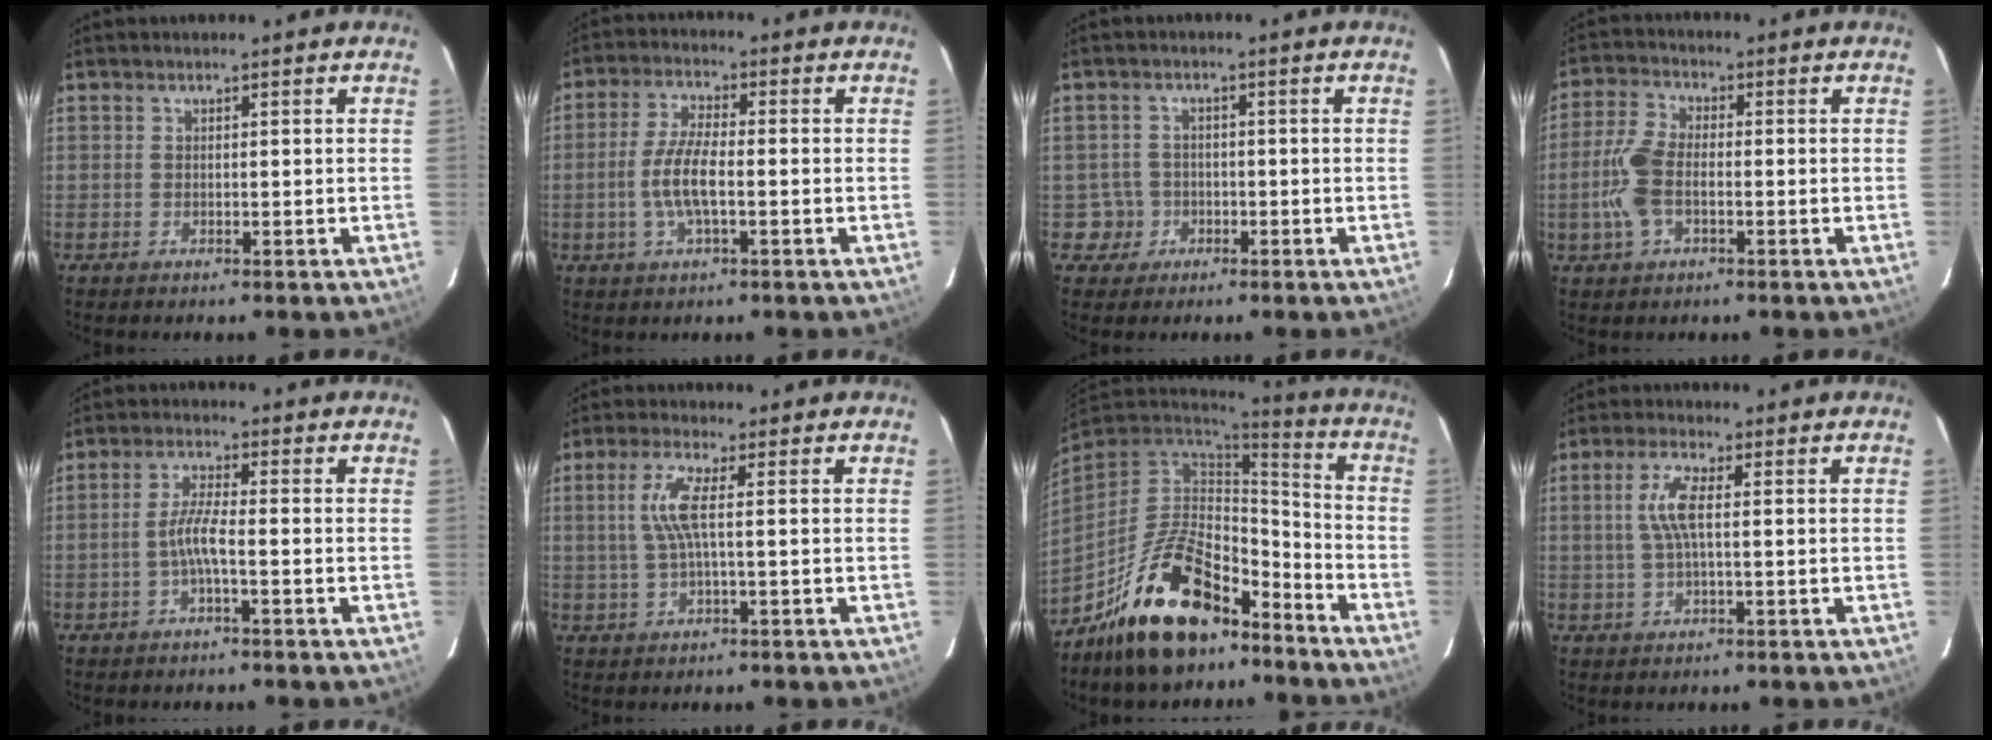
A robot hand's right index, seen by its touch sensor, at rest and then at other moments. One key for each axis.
{"total": 7.2, "fx": -1.5, "fy": 2.0, "fz": 6.8, "tx": -0.139, "ty": 0.001, "tz": -0.031}
{"total": 3.9, "fx": -1.2, "fy": 3.7, "fz": -0.3, "tx": 0.005, "ty": 0.021, "tz": -0.020}
{"total": 8.1, "fx": -1.9, "fy": 4.1, "fz": 6.7, "tx": -0.154, "ty": 0.005, "tz": -0.038}
{"total": 4.0, "fx": -1.5, "fy": 0.1, "fz": 3.7, "tx": -0.081, "ty": 0.006, "tz": -0.031}
{"total": 5.4, "fx": 0.3, "fy": 0.2, "fz": 5.4, "tx": -0.113, "ty": 0.001, "tz": 0.012}
{"total": 19.7, "fx": -13.1, "fy": 9.2, "fz": 11.5, "tx": -0.232, "ty": 0.017, "tz": -0.211}
{"total": 5.2, "fx": 0.4, "fy": 0.9, "fz": 5.1, "tx": -0.102, "ty": 0.004, "tz": 0.011}